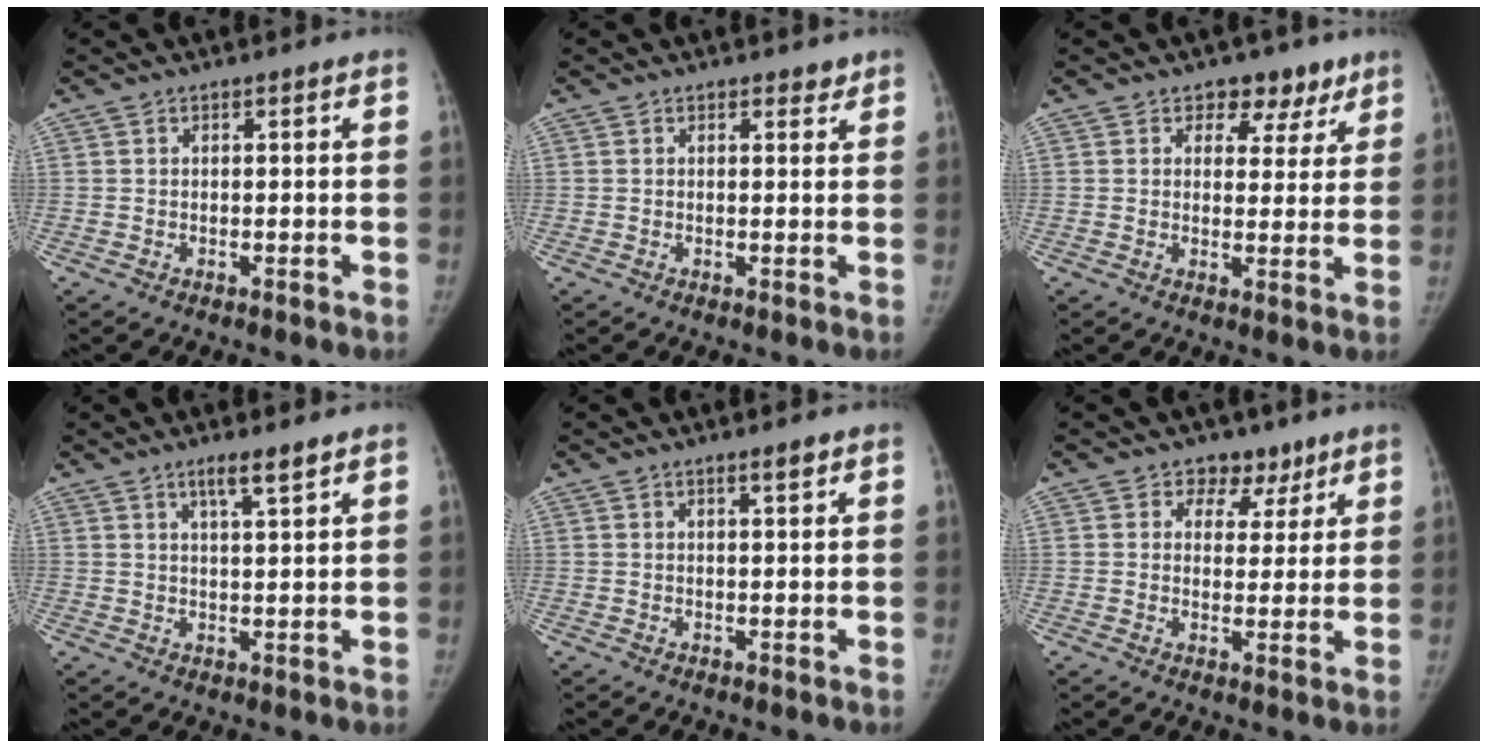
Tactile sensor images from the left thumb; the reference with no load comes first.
{"total": 1.2, "force": [1.0, 0.6, 0.3], "torque": [0.006, -0.007, 0.009]}
{"total": 6.3, "force": [4.1, 4.4, 1.8], "torque": [0.024, -0.013, 0.052]}
{"total": 4.0, "force": [2.8, 0.4, 2.9], "torque": [-0.047, -0.017, 0.050]}
{"total": 1.4, "force": [1.0, 0.2, 1.0], "torque": [-0.013, -0.005, 0.017]}
{"total": 5.4, "force": [3.5, 4.1, 0.8], "torque": [0.026, -0.013, 0.048]}